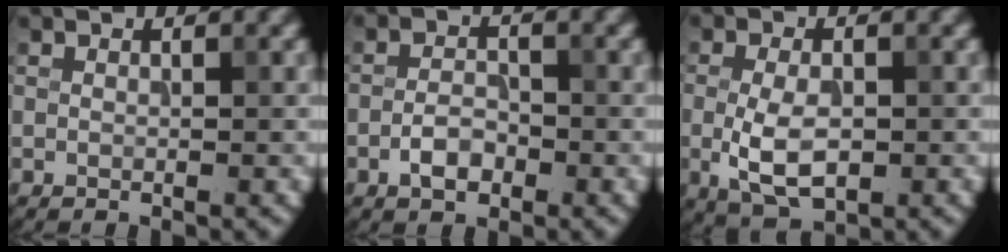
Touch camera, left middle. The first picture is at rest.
{"total": 2.5, "force": [-1.2, 1.3, 1.8], "torque": [-0.027, 0.006, -0.025]}
{"total": 4.8, "force": [-0.9, 2.5, 4.0], "torque": [-0.083, -0.007, -0.014]}